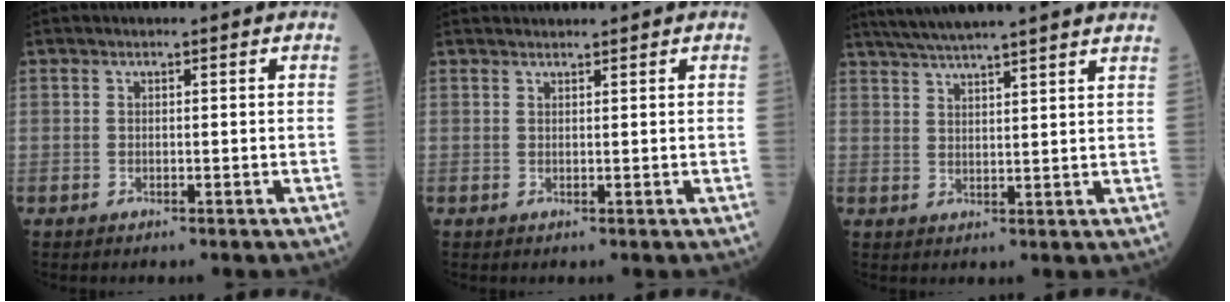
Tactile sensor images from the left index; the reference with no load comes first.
{"total": 2.0, "force": [2.0, -0.1, 0.4], "torque": [-0.001, 0.022, 0.036]}
{"total": 14.1, "force": [12.3, -0.6, 6.7], "torque": [-0.118, 0.025, 0.169]}